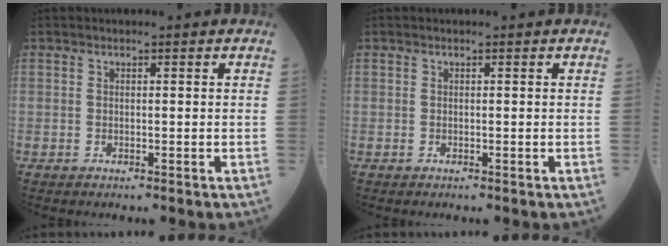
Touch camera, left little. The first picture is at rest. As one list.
[{"total": 0.0}]